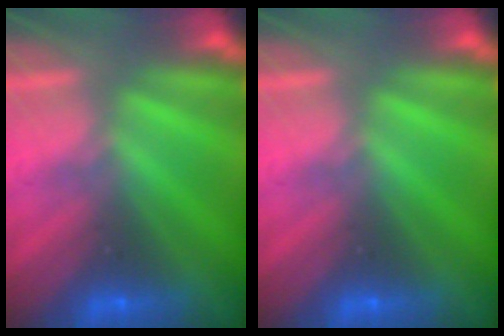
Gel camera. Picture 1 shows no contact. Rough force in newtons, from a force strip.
{"total": 0.0}